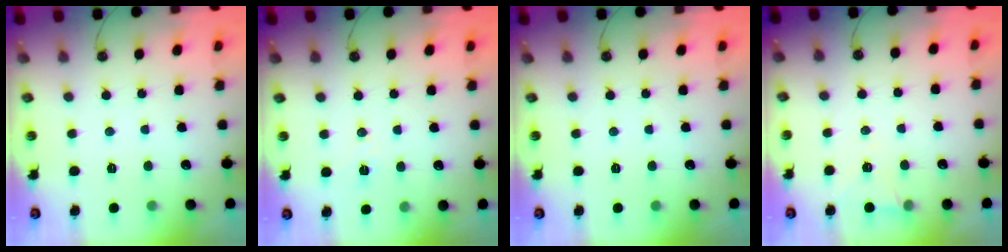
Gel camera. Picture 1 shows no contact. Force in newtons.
{"total": 6.8, "press": 5.1, "slide": 4.5}
{"total": 0.0}
{"total": 5.4, "press": 3.3, "slide": 4.2}